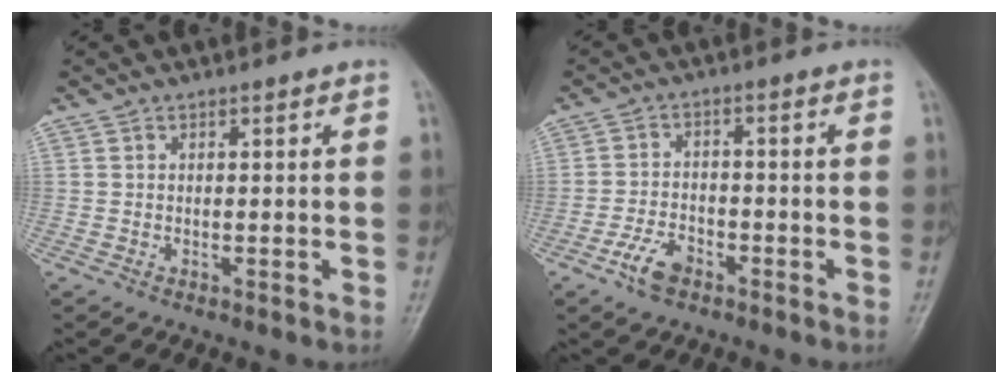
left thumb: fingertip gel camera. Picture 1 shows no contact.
{"total": 5.2, "force": [-3.2, 2.8, 3.0], "torque": [-0.056, 0.016, -0.061]}